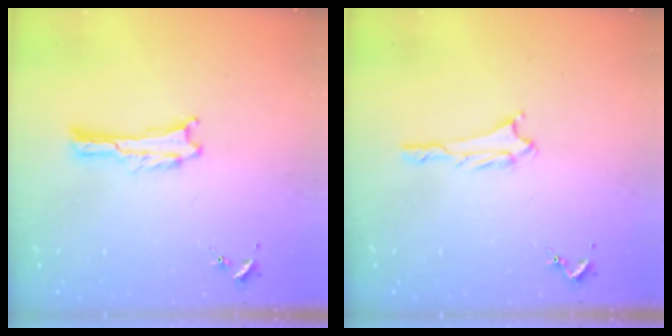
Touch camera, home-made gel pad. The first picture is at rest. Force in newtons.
{"total": 1.1, "press": 1.0, "slide": 0.1}